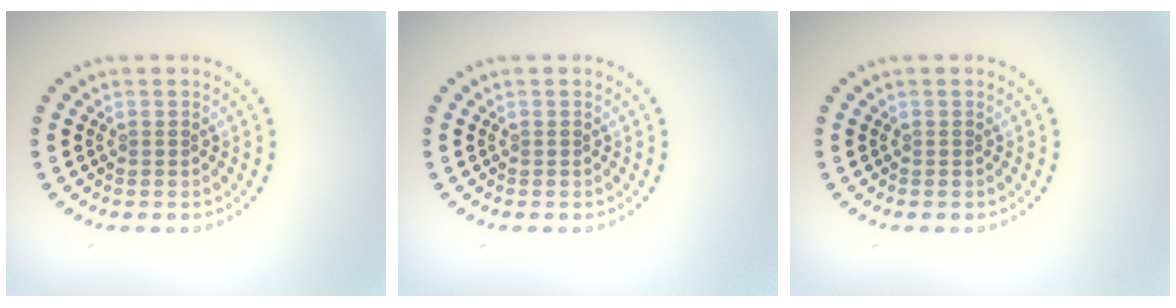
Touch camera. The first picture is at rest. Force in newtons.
{"total": 0.0}
{"total": 0.0}